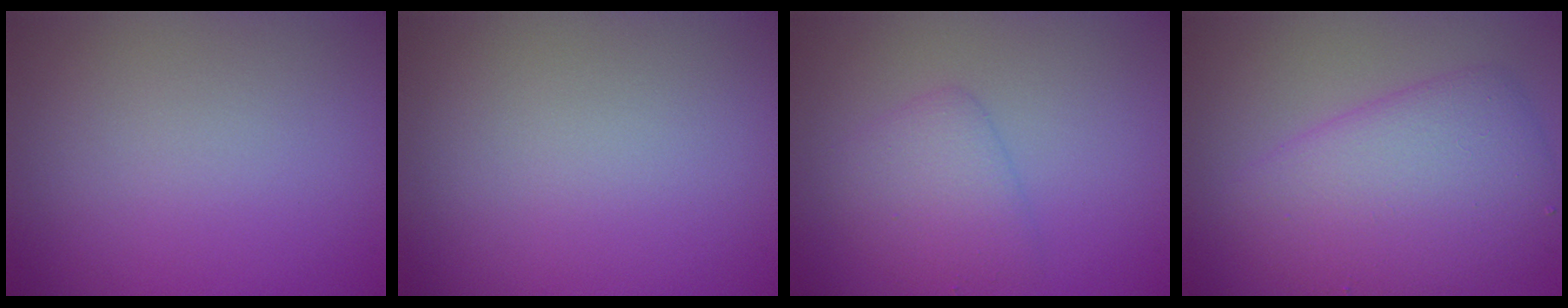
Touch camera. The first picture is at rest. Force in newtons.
{"total": 0.0}
{"total": 2.6, "press": 2.6, "slide": 0.1}
{"total": 6.3, "press": 6.3, "slide": 0.1}